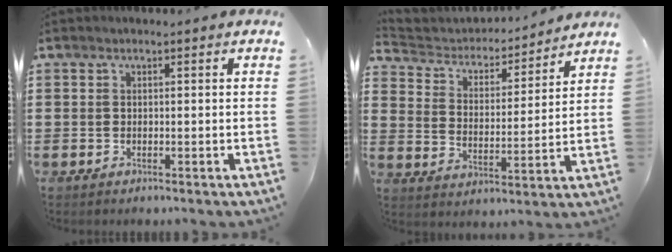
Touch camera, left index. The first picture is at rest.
{"total": 3.5, "force": [3.3, 1.2, 0.3], "torque": [-0.031, -0.026, 0.048]}